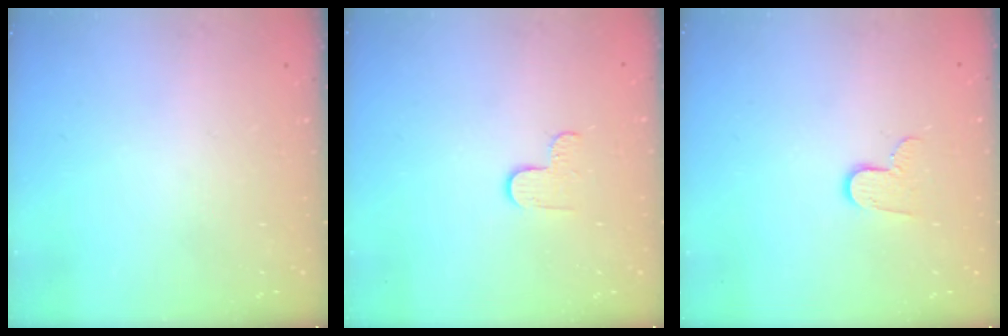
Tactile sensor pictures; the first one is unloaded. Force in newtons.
{"total": 2.9, "press": 2.9, "slide": 0.3}
{"total": 6.4, "press": 6.4, "slide": 0.5}